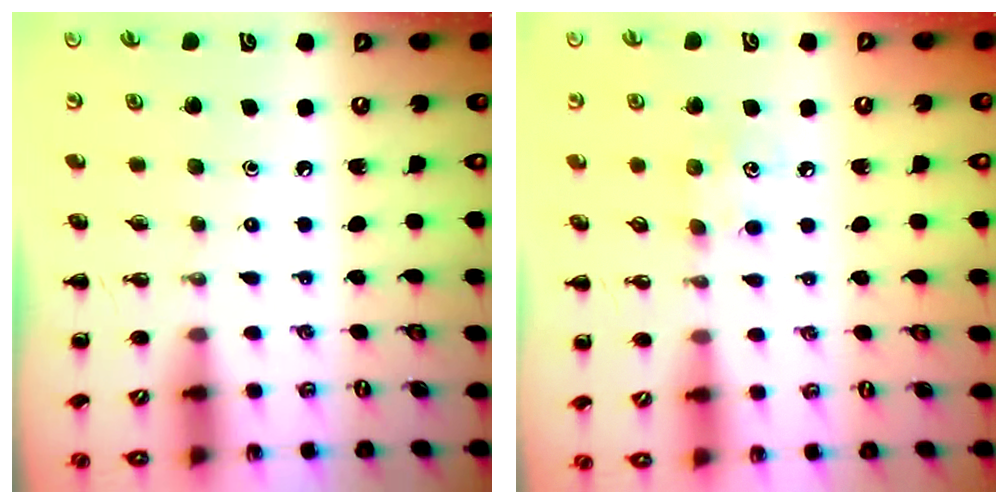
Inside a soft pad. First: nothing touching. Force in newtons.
{"total": 5.6, "press": 5.5, "slide": 1.1}